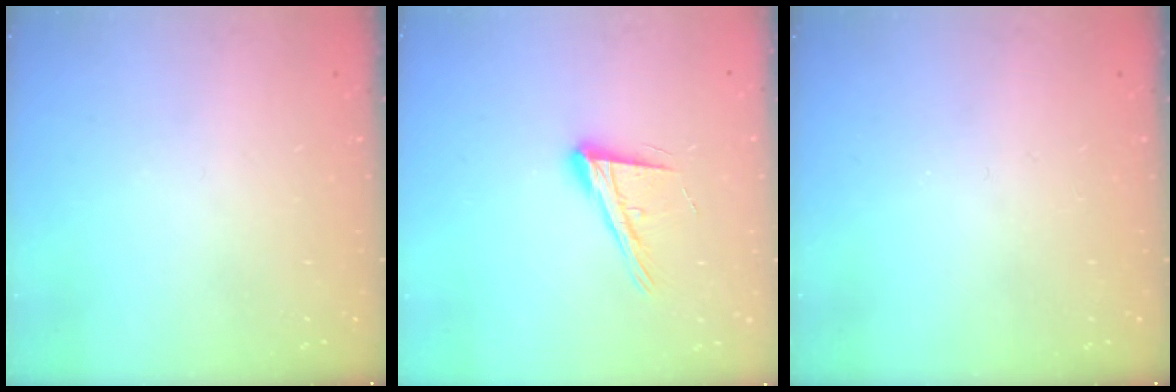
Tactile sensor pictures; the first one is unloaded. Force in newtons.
{"total": 14.6, "press": 14.0, "slide": 3.9}
{"total": 0.0}